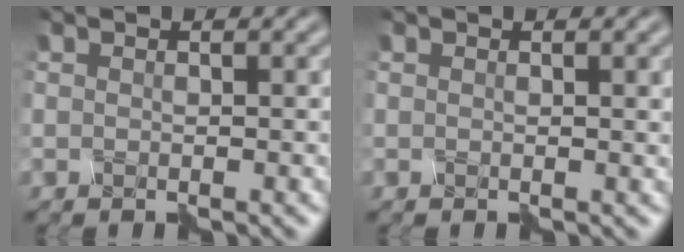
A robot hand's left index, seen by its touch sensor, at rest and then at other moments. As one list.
[{"total": 0.8, "force": [0.3, 0.0, 0.7], "torque": [-0.008, 0.000, 0.006]}]